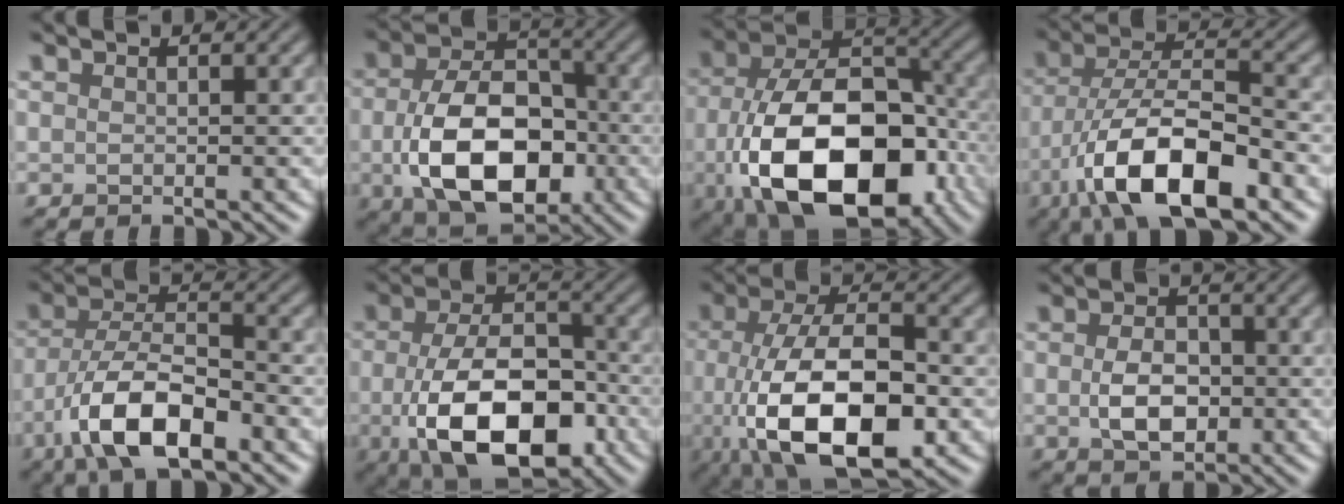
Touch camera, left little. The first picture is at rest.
{"total": 11.2, "force": [-2.3, 7.0, 8.4], "torque": [-0.164, -0.021, -0.032]}
{"total": 16.0, "force": [-5.1, 9.4, 11.9], "torque": [-0.205, -0.036, -0.075]}
{"total": 11.4, "force": [-5.7, 4.3, 8.9], "torque": [-0.167, -0.001, -0.106]}
{"total": 8.8, "force": [-4.5, 3.5, 6.7], "torque": [-0.128, 0.004, -0.091]}
{"total": 11.8, "force": [-3.6, 6.4, 9.3], "torque": [-0.175, -0.020, -0.060]}
{"total": 12.6, "force": [-3.7, 5.8, 10.5], "torque": [-0.199, -0.020, -0.066]}
{"total": 4.3, "force": [-0.7, 2.8, 3.2], "torque": [-0.063, -0.004, -0.013]}